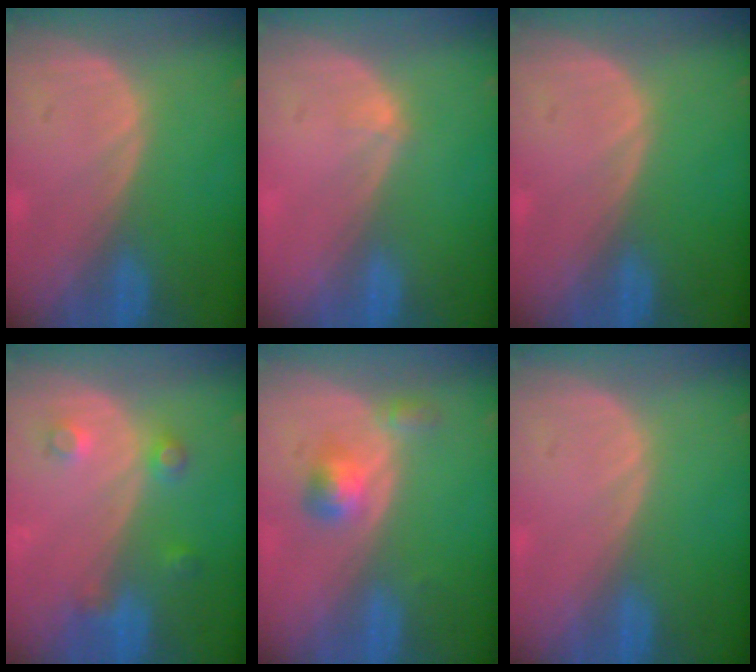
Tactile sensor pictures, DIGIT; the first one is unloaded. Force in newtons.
{"total": 0.8, "press": 0.6, "slide": 0.5}
{"total": 0.0}
{"total": 3.7, "press": 3.4, "slide": 1.4}
{"total": 3.6, "press": 3.4, "slide": 1.2}
{"total": 0.0}